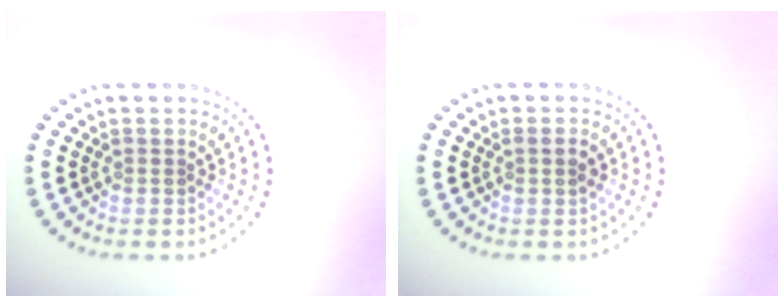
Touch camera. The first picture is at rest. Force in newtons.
{"total": 1.0, "press": 1.0, "slide": 0.4}